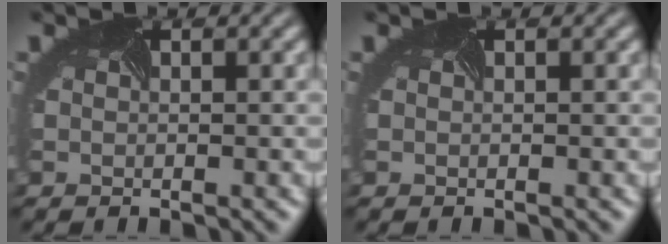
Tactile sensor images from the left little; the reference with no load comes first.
{"total": 0.0}